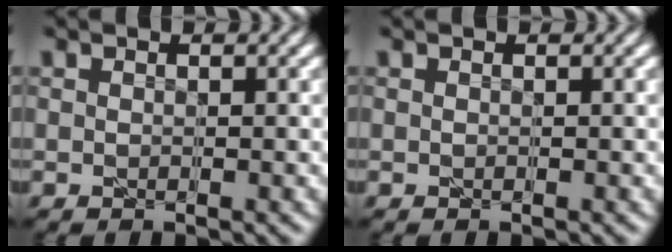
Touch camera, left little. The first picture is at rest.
{"total": 0.0}